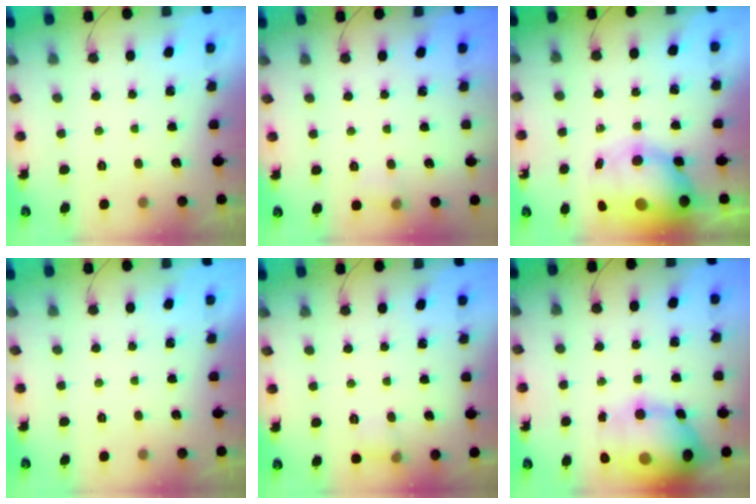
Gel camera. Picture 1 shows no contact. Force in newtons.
{"total": 5.7, "press": 5.5, "slide": 1.5}
{"total": 15.1, "press": 14.7, "slide": 3.1}
{"total": 0.0}
{"total": 5.4, "press": 5.1, "slide": 1.6}
{"total": 22.4, "press": 22.0, "slide": 4.0}